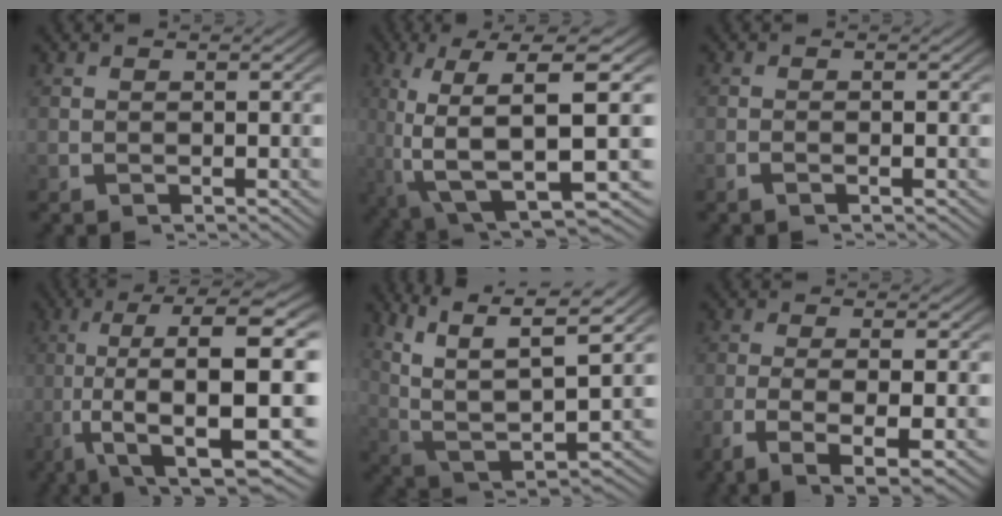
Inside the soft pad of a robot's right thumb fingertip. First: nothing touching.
{"total": 15.5, "force": [-3.0, 8.6, 12.6], "torque": [-0.263, -0.050, -0.024]}
{"total": 0.7, "force": [-0.5, 0.0, 0.6], "torque": [-0.014, 0.002, -0.011]}
{"total": 17.6, "force": [-2.3, 8.8, 15.1], "torque": [-0.285, -0.053, -0.003]}
{"total": 13.0, "force": [1.6, 8.8, 9.4], "torque": [-0.207, -0.046, 0.040]}
{"total": 7.1, "force": [-2.6, 2.7, 6.0], "torque": [-0.124, -0.026, -0.027]}